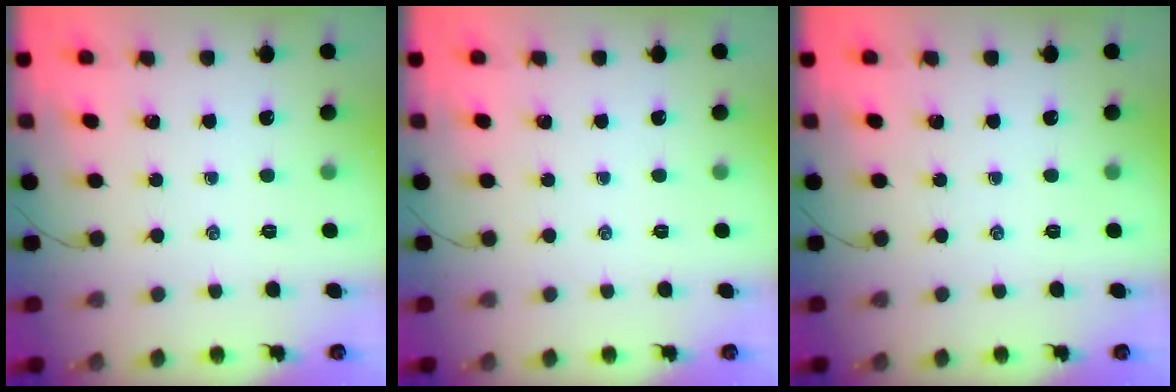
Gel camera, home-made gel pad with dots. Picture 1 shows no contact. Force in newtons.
{"total": 0.0}
{"total": 0.0}